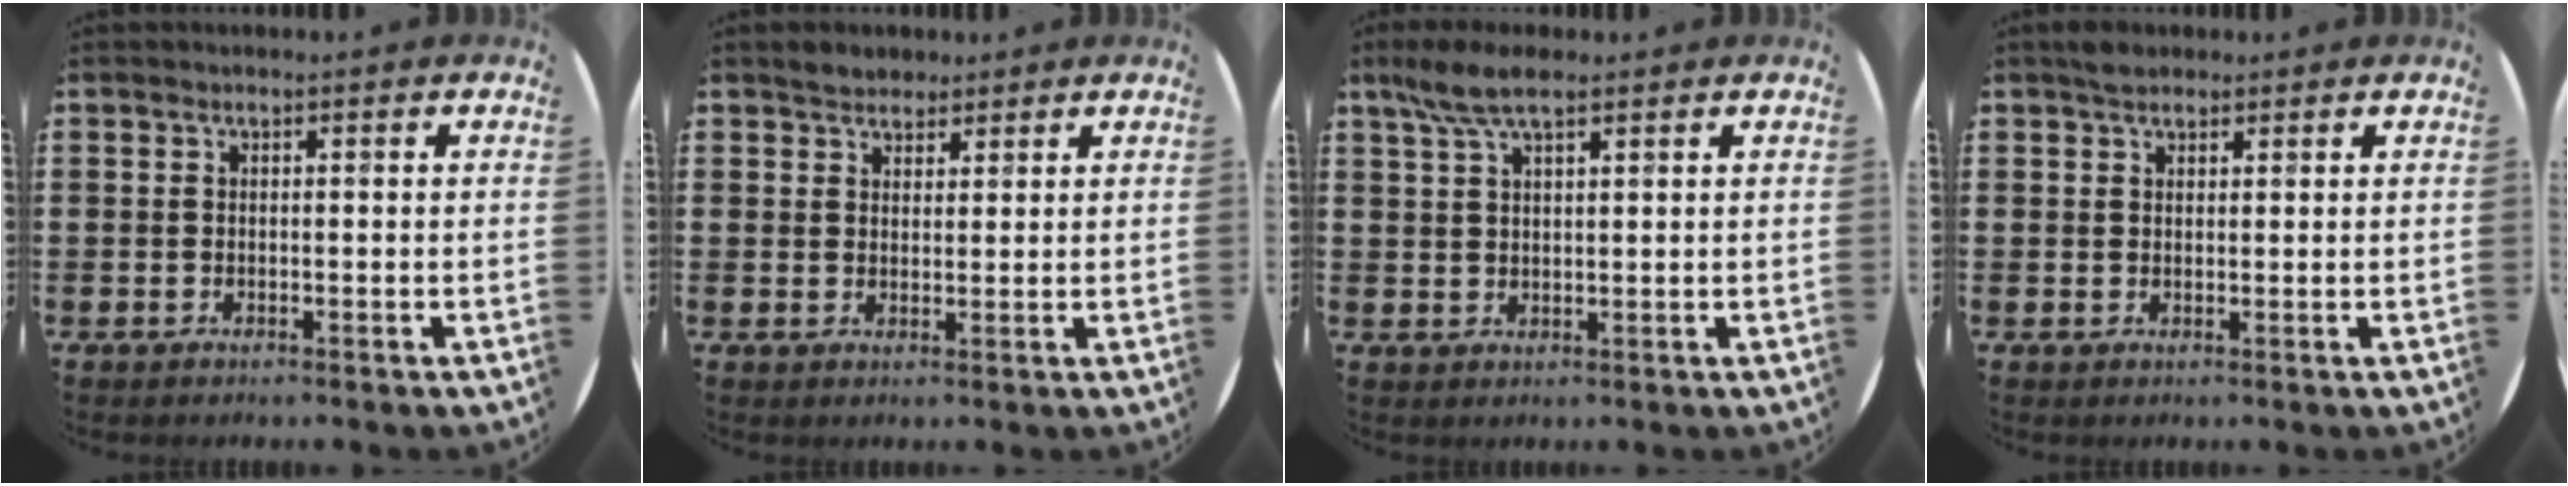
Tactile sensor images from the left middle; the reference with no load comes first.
{"total": 2.4, "force": [2.2, 0.9, 0.0], "torque": [0.004, 0.002, 0.042]}
{"total": 5.3, "force": [3.8, 1.4, 3.4], "torque": [-0.075, 0.002, 0.069]}
{"total": 1.7, "force": [1.6, 0.7, 0.3], "torque": [-0.002, 0.000, 0.029]}